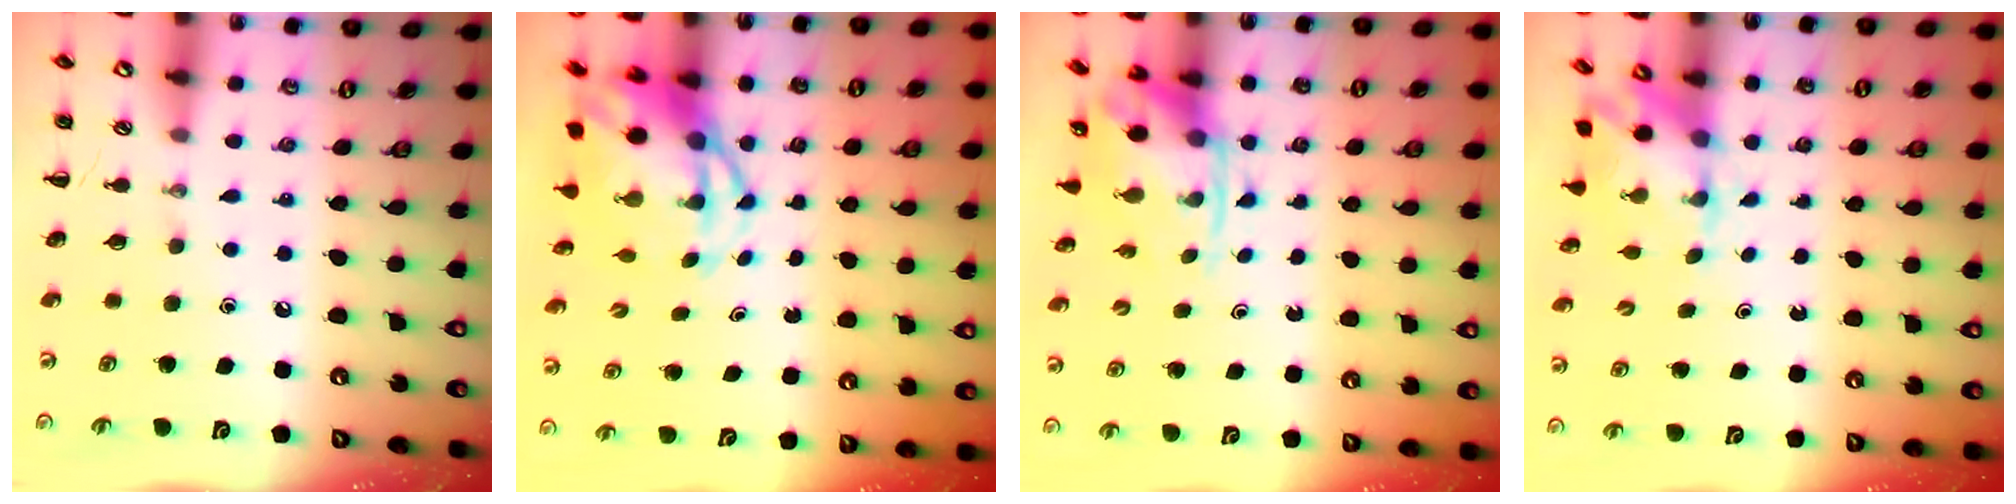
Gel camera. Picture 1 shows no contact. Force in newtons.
{"total": 6.5, "press": 6.2, "slide": 1.9}
{"total": 3.8, "press": 3.7, "slide": 0.8}
{"total": 2.5, "press": 2.3, "slide": 1.0}